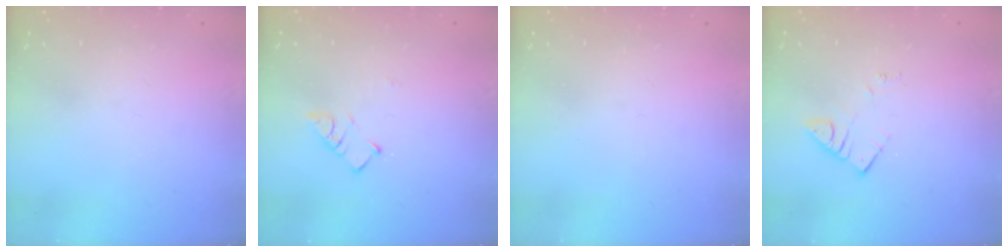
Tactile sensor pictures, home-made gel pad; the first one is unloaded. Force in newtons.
{"total": 3.7, "press": 3.7, "slide": 0.2}
{"total": 0.0}
{"total": 3.5, "press": 3.5, "slide": 0.4}